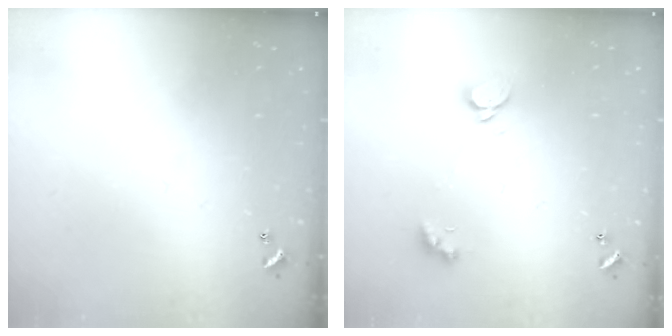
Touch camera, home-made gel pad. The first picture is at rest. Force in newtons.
{"total": 2.1, "press": 2.1, "slide": 0.3}